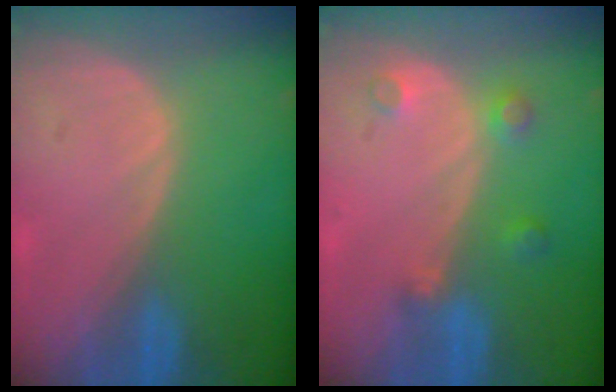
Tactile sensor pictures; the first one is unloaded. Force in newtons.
{"total": 3.4, "press": 3.1, "slide": 1.3}